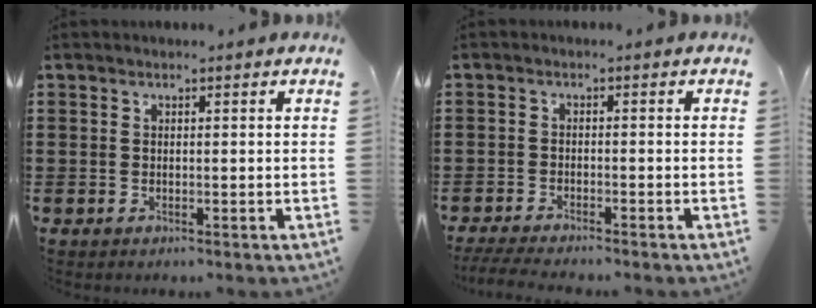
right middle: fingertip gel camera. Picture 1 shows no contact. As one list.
[{"total": 2.9, "force": [-2.7, -0.1, 1.0], "torque": [-0.025, -0.006, -0.056]}]